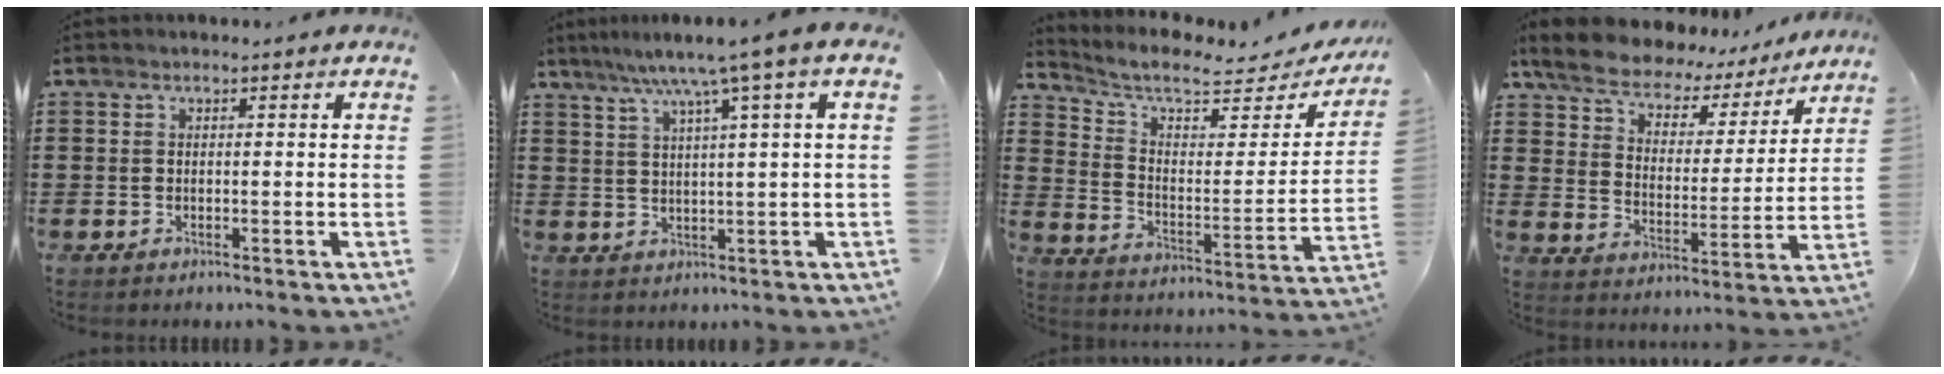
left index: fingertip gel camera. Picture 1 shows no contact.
{"total": 6.4, "force": [3.6, -0.6, 5.3], "torque": [-0.115, -0.011, 0.054]}
{"total": 6.7, "force": [5.6, 1.6, 3.3], "torque": [-0.085, -0.039, 0.092]}
{"total": 6.8, "force": [6.1, 2.4, 1.9], "torque": [-0.069, -0.036, 0.105]}